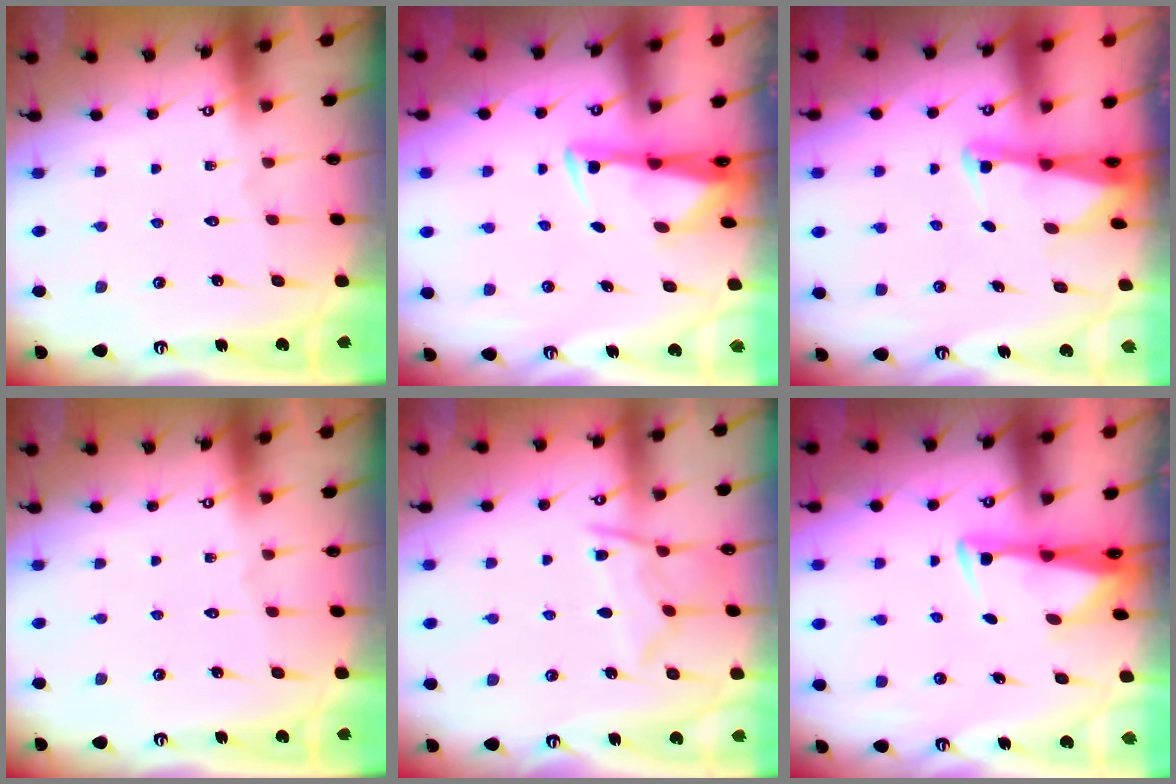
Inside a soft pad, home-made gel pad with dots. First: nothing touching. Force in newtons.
{"total": 3.2, "press": 3.0, "slide": 0.9}
{"total": 2.4, "press": 2.4, "slide": 0.3}
{"total": 0.0}
{"total": 9.8, "press": 9.7, "slide": 0.9}
{"total": 2.9, "press": 2.8, "slide": 0.9}